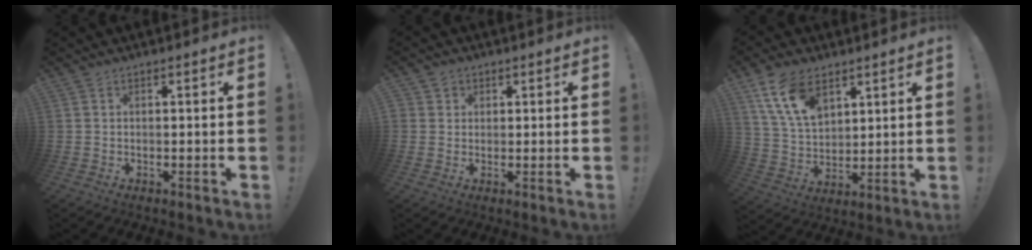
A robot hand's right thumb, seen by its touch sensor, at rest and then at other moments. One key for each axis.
{"total": 2.4, "fx": 0.9, "fy": 2.2, "fz": 0.4, "tx": 0.000, "ty": -0.006, "tz": 0.014}
{"total": 13.9, "fx": 7.8, "fy": 8.0, "fz": 8.2, "tx": -0.157, "ty": -0.026, "tz": 0.150}